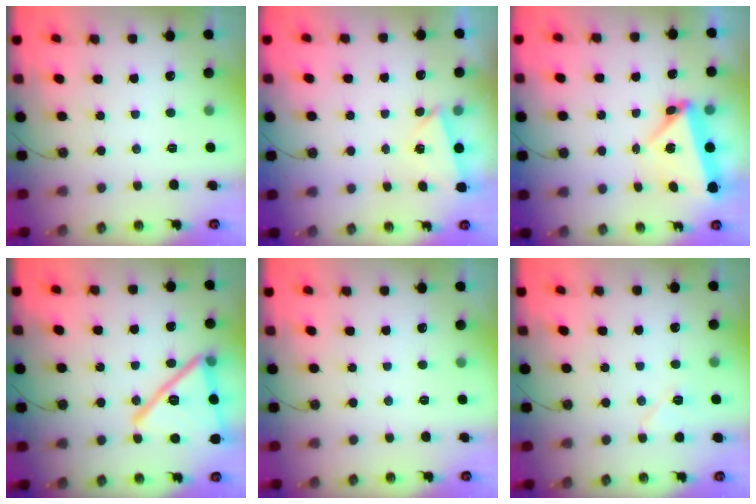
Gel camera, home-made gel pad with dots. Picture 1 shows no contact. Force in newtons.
{"total": 2.2, "press": 1.2, "slide": 1.8}
{"total": 5.9, "press": 5.8, "slide": 1.1}
{"total": 23.2, "press": 20.6, "slide": 10.7}
{"total": 0.0}
{"total": 5.7, "press": 5.5, "slide": 1.3}